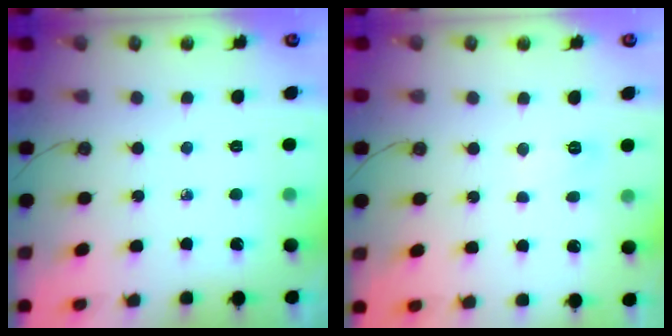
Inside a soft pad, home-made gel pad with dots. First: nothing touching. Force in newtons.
{"total": 6.3, "press": 6.2, "slide": 0.9}